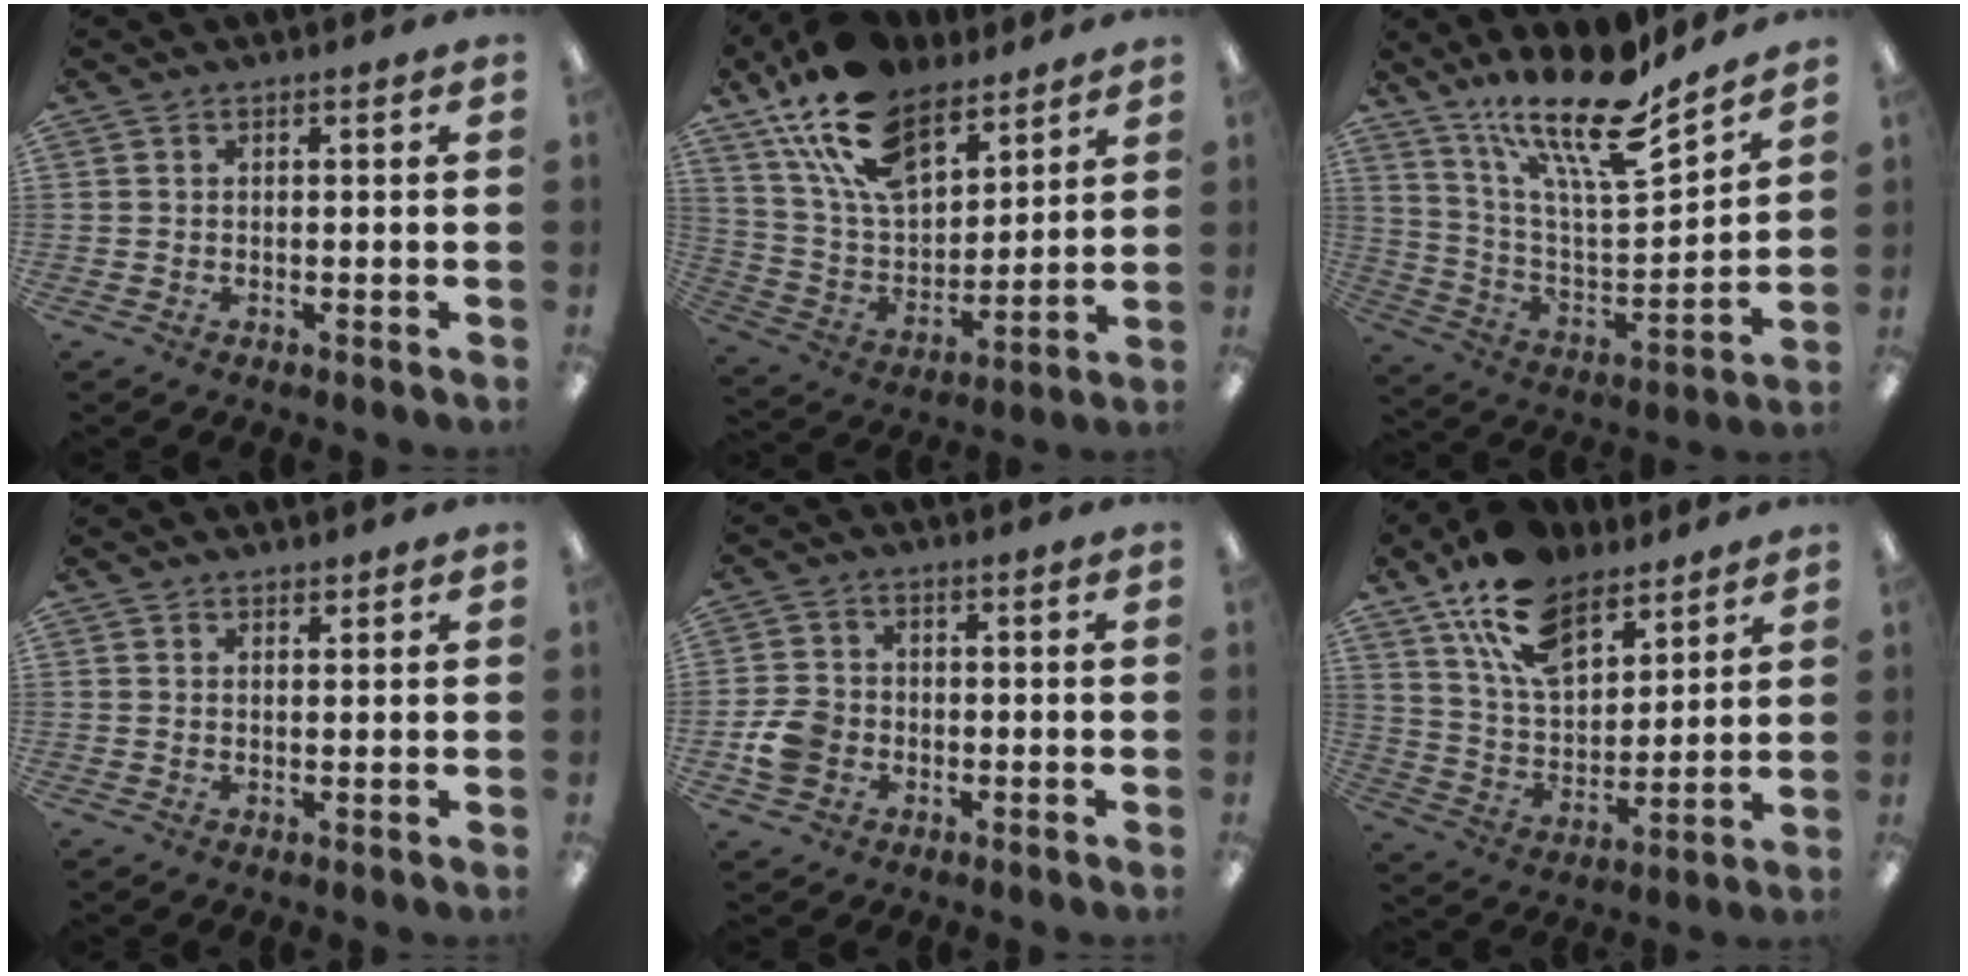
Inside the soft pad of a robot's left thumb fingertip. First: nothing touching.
{"total": 19.8, "force": [13.7, 9.8, 10.4], "torque": [-0.207, -0.063, 0.254]}
{"total": 20.9, "force": [15.8, 5.3, 12.6], "torque": [-0.221, -0.113, 0.268]}
{"total": 1.2, "force": [1.2, 0.4, 0.1], "torque": [0.006, -0.004, 0.021]}
{"total": 6.3, "force": [-1.8, 5.3, 2.9], "torque": [-0.054, 0.010, -0.032]}
{"total": 16.8, "force": [11.4, 8.8, 8.7], "torque": [-0.168, -0.046, 0.212]}